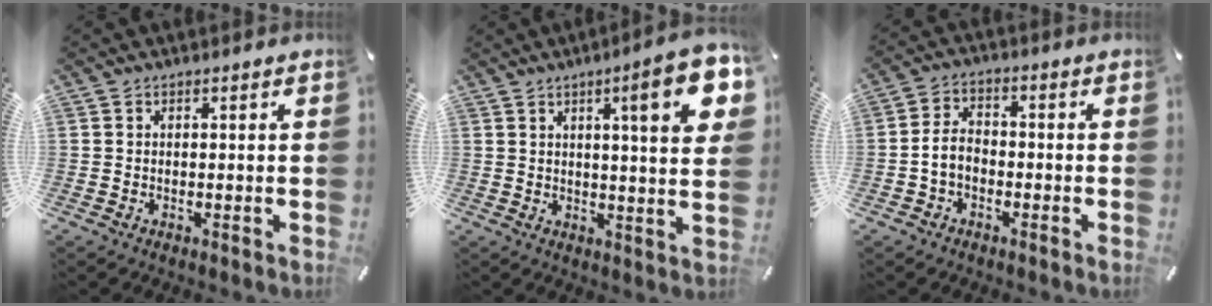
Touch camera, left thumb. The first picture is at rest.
{"total": 14.3, "force": [5.6, 2.6, 12.9], "torque": [-0.180, -0.022, 0.077]}
{"total": 5.3, "force": [-1.9, 3.6, 3.3], "torque": [-0.078, 0.010, -0.042]}